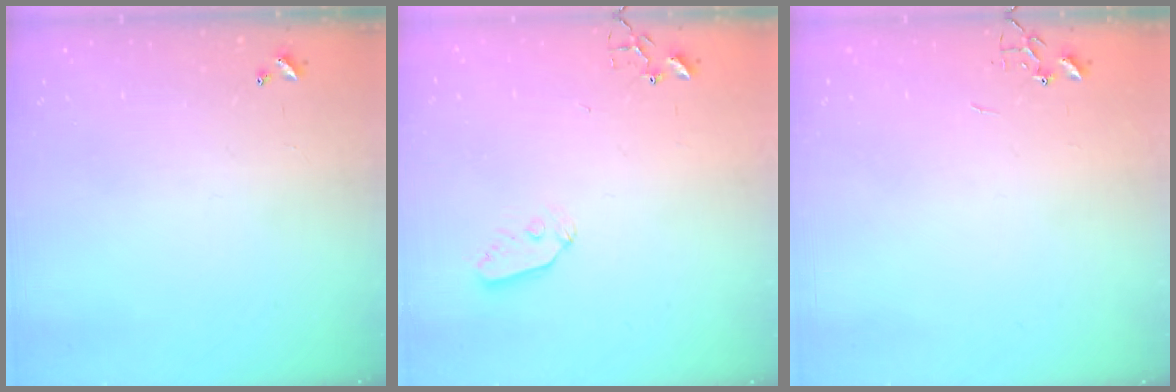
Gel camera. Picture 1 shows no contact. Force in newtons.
{"total": 6.0, "press": 6.0, "slide": 0.2}
{"total": 0.0}